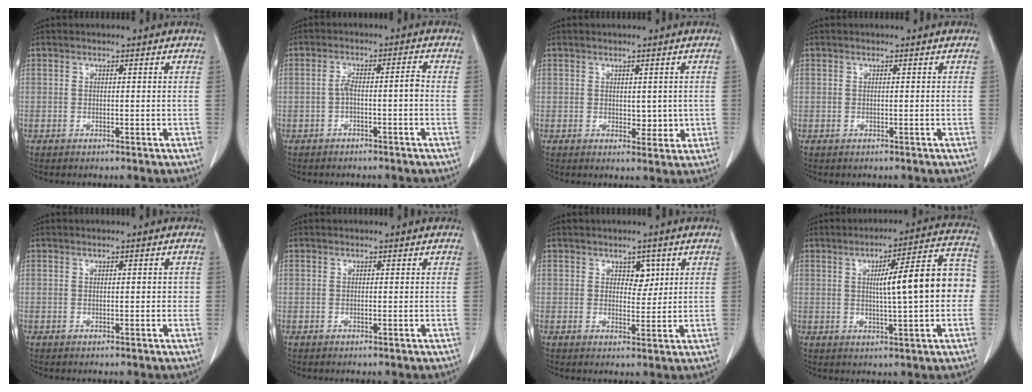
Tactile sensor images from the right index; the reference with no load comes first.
{"total": 3.4, "force": [-1.0, 0.6, 3.2], "torque": [-0.056, 0.017, -0.014]}
{"total": 1.9, "force": [0.0, 1.2, 1.5], "torque": [-0.015, -0.001, 0.005]}
{"total": 0.0}
{"total": 1.4, "force": [0.0, 0.7, 1.2], "torque": [-0.014, 0.002, 0.001]}
{"total": 0.0}
{"total": 2.9, "force": [1.3, 1.8, 1.8], "torque": [-0.018, 0.001, 0.020]}
{"total": 13.4, "force": [0.6, 1.8, 13.3], "torque": [-0.172, 0.039, 0.007]}